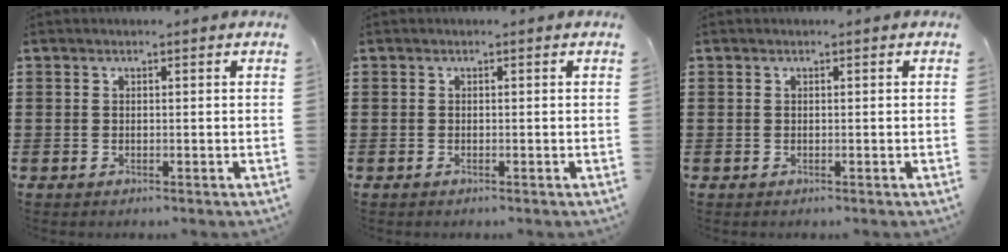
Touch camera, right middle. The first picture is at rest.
{"total": 0.0}
{"total": 0.0}